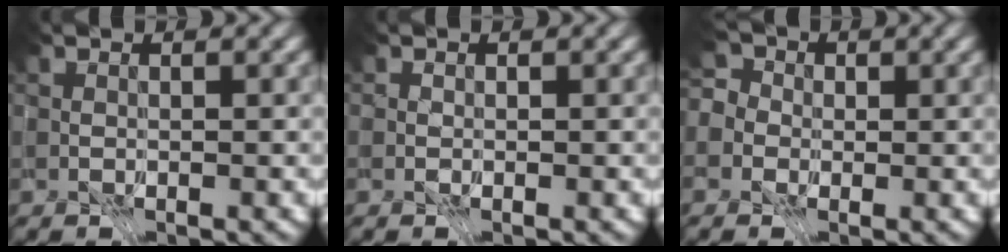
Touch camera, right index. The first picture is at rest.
{"total": 1.9, "force": [0.9, 1.4, 1.0], "torque": [-0.009, 0.008, -0.002]}
{"total": 5.1, "force": [2.1, 3.8, 2.7], "torque": [-0.023, 0.015, -0.015]}